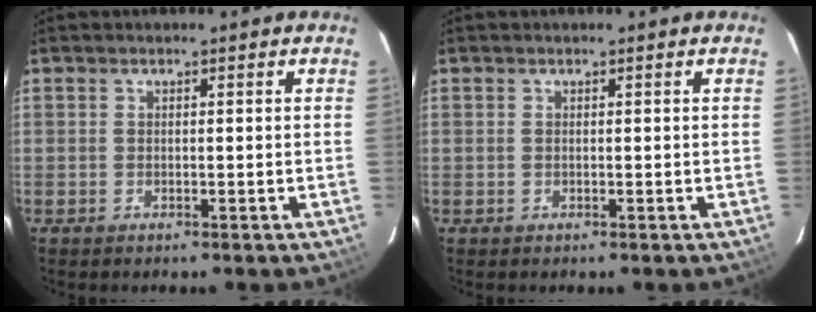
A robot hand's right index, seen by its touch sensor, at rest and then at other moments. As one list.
[{"total": 0.0}]